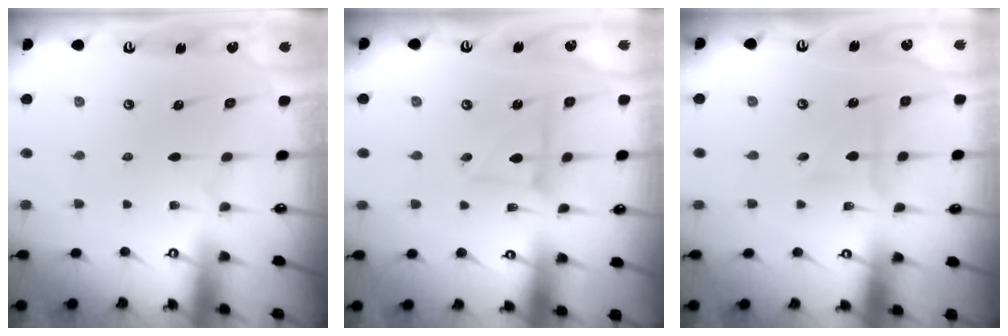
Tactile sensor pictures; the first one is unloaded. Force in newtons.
{"total": 4.6, "press": 4.6, "slide": 0.5}
{"total": 2.9, "press": 2.9, "slide": 0.3}